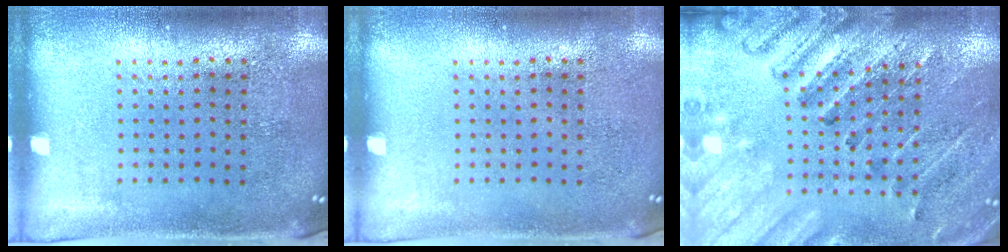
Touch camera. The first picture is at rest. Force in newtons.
{"total": 0.0}
{"total": 2.7, "press": 2.6, "slide": 0.2}